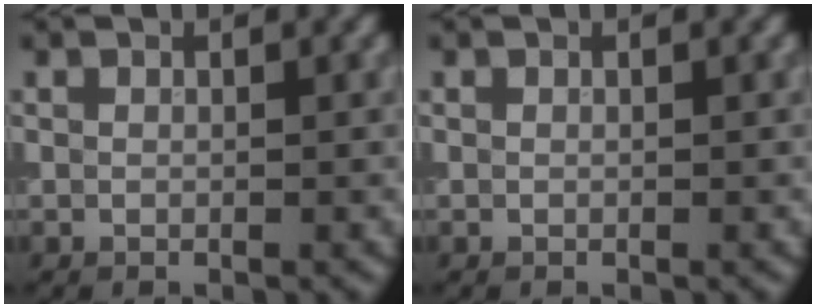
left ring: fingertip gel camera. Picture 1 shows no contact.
{"total": 0.0}